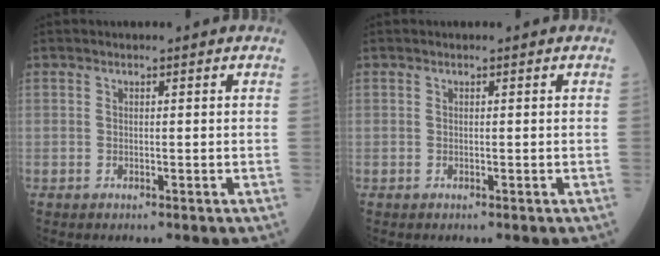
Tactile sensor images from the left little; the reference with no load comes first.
{"total": 0.0}